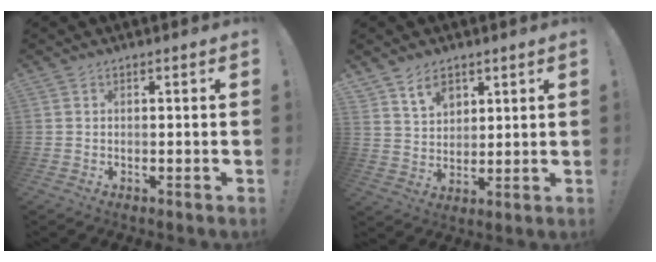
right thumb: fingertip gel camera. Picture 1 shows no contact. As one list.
[{"total": 7.4, "force": [5.0, 4.9, 2.4], "torque": [-0.033, -0.032, 0.094]}]